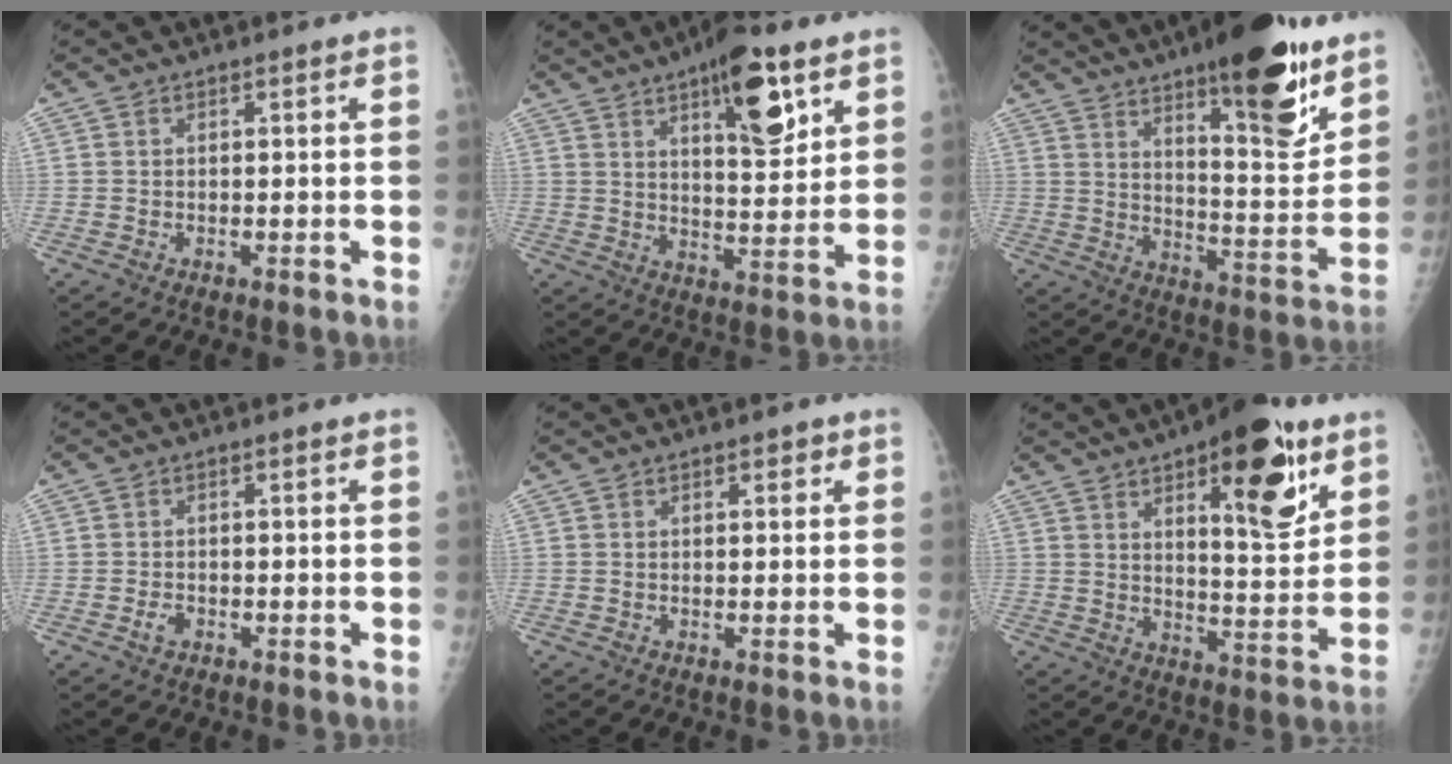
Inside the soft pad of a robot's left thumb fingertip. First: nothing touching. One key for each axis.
{"total": 13.7, "fx": 7.1, "fy": 4.9, "fz": 10.7, "tx": -0.129, "ty": -0.039, "tz": 0.106}
{"total": 20.9, "fx": 13.3, "fy": 5.6, "fz": 15.2, "tx": -0.184, "ty": -0.080, "tz": 0.202}
{"total": 1.4, "fx": -0.7, "fy": 1.0, "fz": 0.7, "tx": -0.011, "ty": 0.001, "tz": -0.013}
{"total": 1.8, "fx": 1.0, "fy": 1.0, "fz": 1.1, "tx": 0.000, "ty": -0.003, "tz": 0.011}
{"total": 18.0, "fx": 9.3, "fy": 6.5, "fz": 14.0, "tx": -0.155, "ty": -0.050, "tz": 0.132}